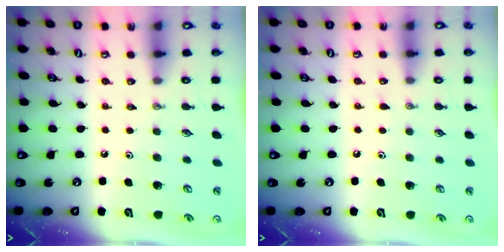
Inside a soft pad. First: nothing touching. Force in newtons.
{"total": 3.3, "press": 3.2, "slide": 0.4}